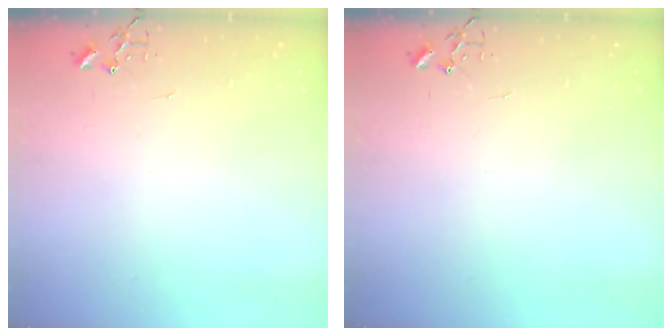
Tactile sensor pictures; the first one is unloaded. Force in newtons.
{"total": 0.0}